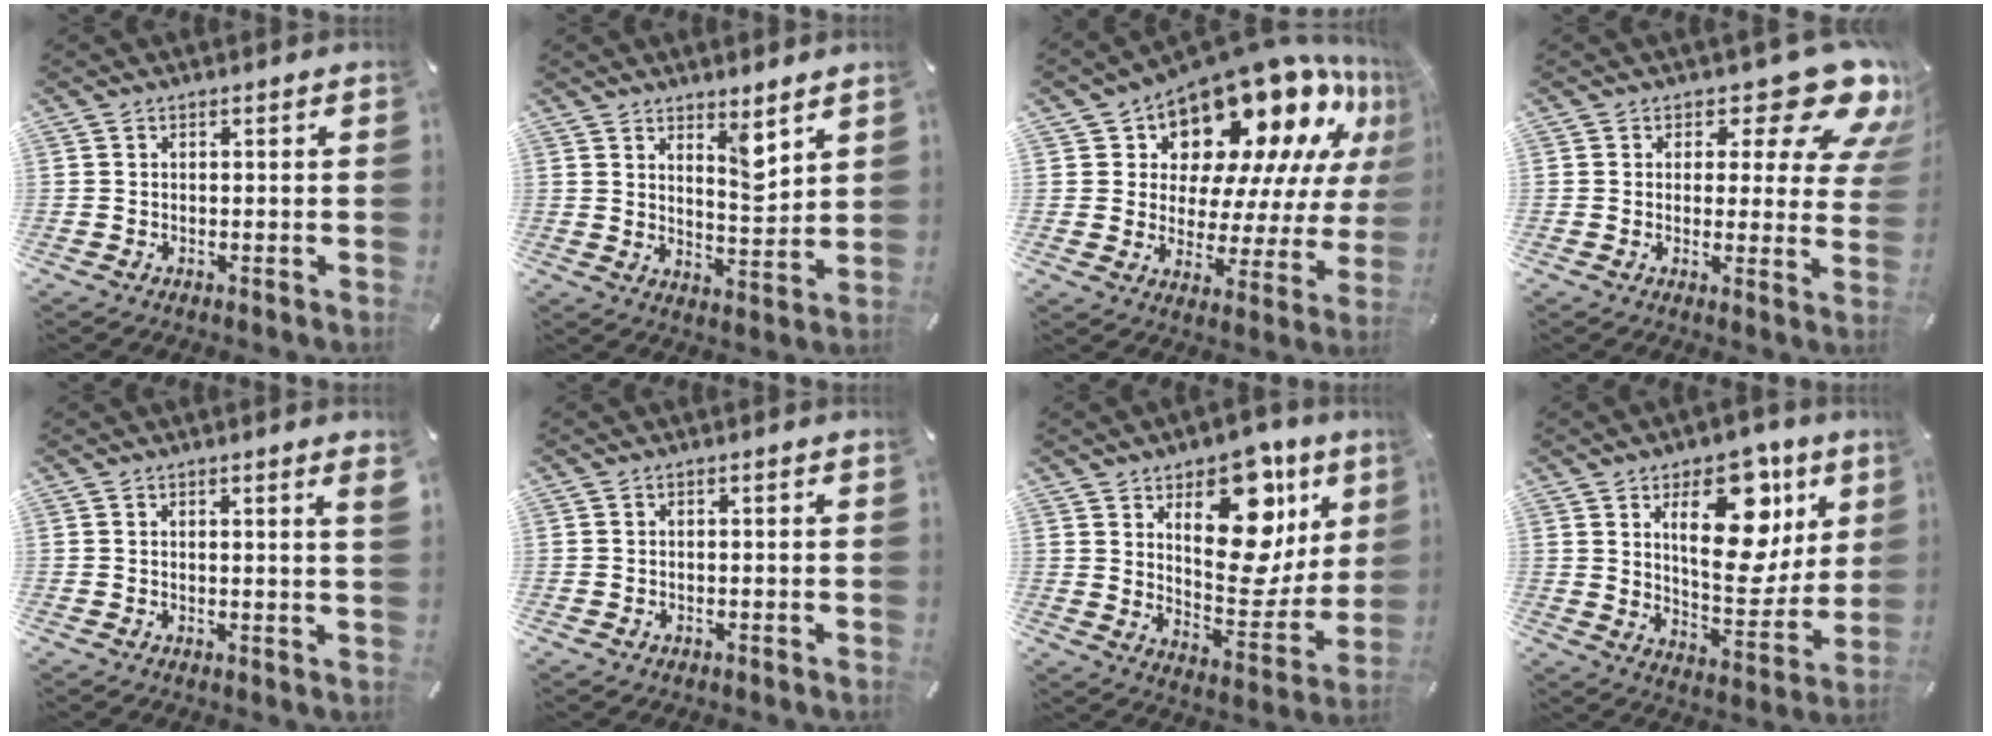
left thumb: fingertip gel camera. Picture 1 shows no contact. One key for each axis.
{"total": 7.4, "fx": 5.0, "fy": 3.1, "fz": 4.5, "tx": -0.049, "ty": -0.039, "tz": 0.081}
{"total": 19.2, "fx": 14.7, "fy": 9.0, "fz": 8.5, "tx": -0.129, "ty": -0.126, "tz": 0.249}
{"total": 14.4, "fx": 8.1, "fy": 6.5, "fz": 10.0, "tx": -0.120, "ty": -0.061, "tz": 0.134}
{"total": 2.3, "fx": 1.0, "fy": 0.0, "fz": 2.0, "tx": -0.032, "ty": -0.004, "tz": 0.015}
{"total": 0.5, "fx": -0.1, "fy": 0.4, "fz": 0.2, "tx": -0.004, "ty": 0.003, "tz": -0.004}
{"total": 18.9, "fx": 10.2, "fy": 10.7, "fz": 11.8, "tx": -0.142, "ty": -0.079, "tz": 0.172}
{"total": 20.4, "fx": 9.6, "fy": 10.7, "fz": 14.5, "tx": -0.187, "ty": -0.050, "tz": 0.155}